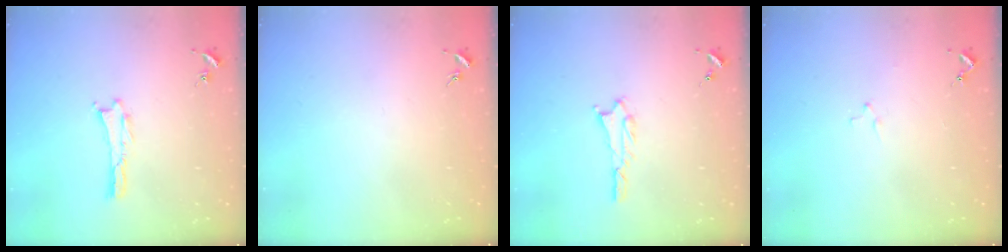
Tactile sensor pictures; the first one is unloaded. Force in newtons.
{"total": 0.0}
{"total": 1.8, "press": 1.8, "slide": 0.2}
{"total": 0.8, "press": 0.8, "slide": 0.2}